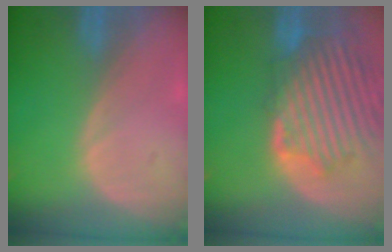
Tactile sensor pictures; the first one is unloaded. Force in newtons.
{"total": 13.5, "press": 11.7, "slide": 6.7}